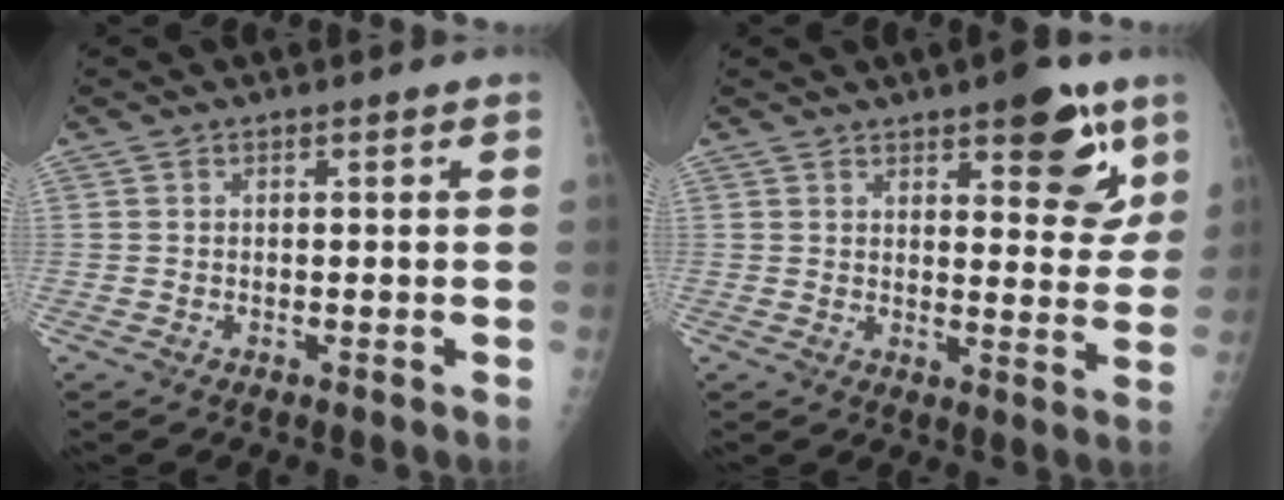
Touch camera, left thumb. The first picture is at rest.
{"total": 11.2, "force": [6.5, 4.4, 8.1], "torque": [-0.067, -0.032, 0.084]}